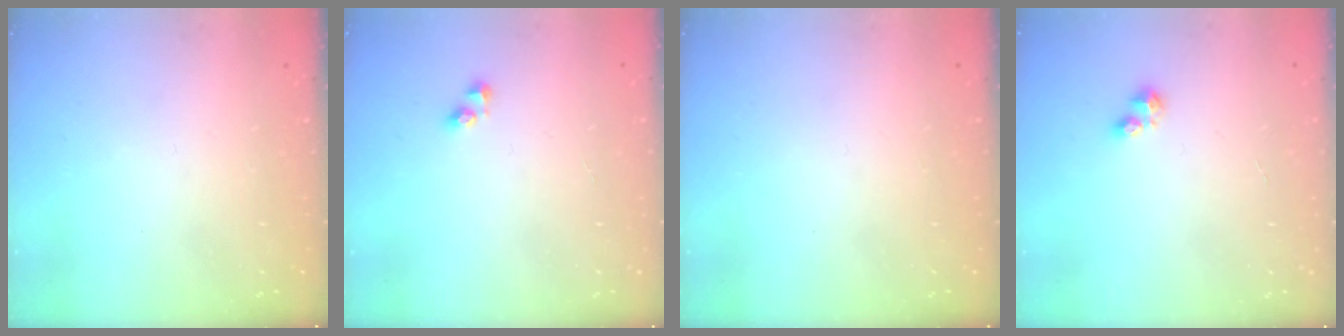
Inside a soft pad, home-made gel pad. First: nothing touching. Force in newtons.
{"total": 2.5, "press": 2.5, "slide": 0.2}
{"total": 0.0}
{"total": 2.5, "press": 2.5, "slide": 0.4}